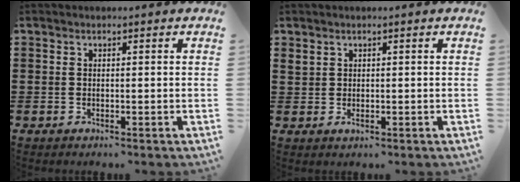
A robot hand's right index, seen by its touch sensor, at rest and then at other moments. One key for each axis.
{"total": 1.4, "fx": 0.9, "fy": 0.9, "fz": 0.5, "tx": -0.012, "ty": 0.003, "tz": 0.018}